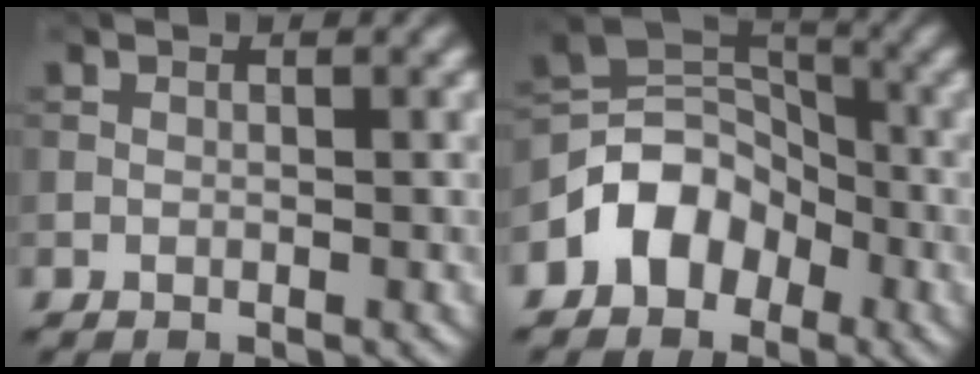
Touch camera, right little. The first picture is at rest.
{"total": 5.4, "force": [-2.8, 4.0, 2.2], "torque": [-0.021, 0.007, -0.060]}